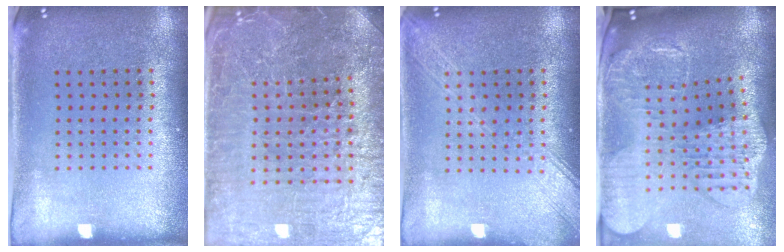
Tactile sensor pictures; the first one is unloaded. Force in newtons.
{"total": 5.1, "press": 4.8, "slide": 1.5}
{"total": 3.4, "press": 3.3, "slide": 0.5}
{"total": 3.3, "press": 2.6, "slide": 2.0}